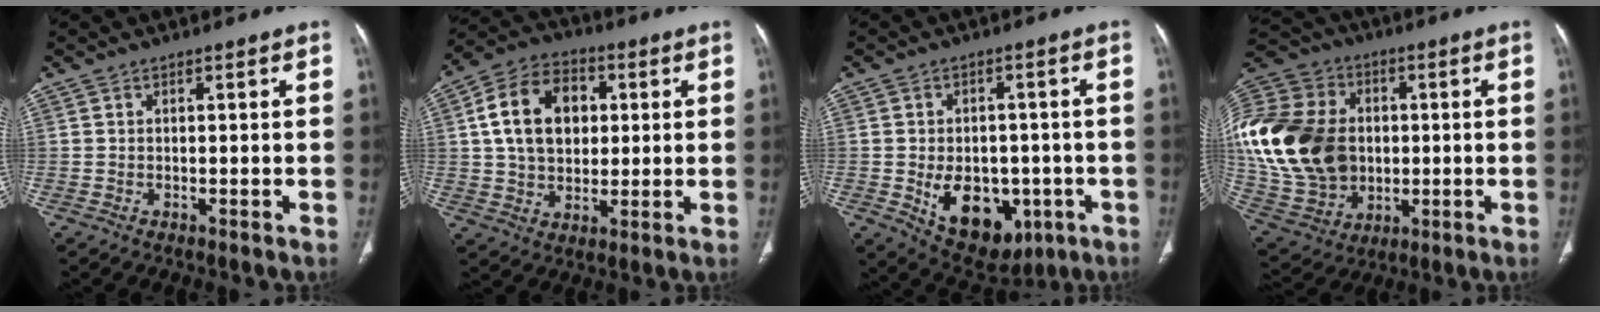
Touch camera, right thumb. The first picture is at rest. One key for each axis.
{"total": 15.3, "fx": 3.1, "fy": 11.1, "fz": 10.2, "tx": -0.148, "ty": 0.011, "tz": 0.051}
{"total": 13.9, "fx": -4.0, "fy": 9.4, "fz": 9.4, "tx": -0.100, "ty": 0.011, "tz": -0.035}
{"total": 30.3, "fx": 1.6, "fy": 23.0, "fz": 19.6, "tx": -0.435, "ty": 0.025, "tz": 0.048}